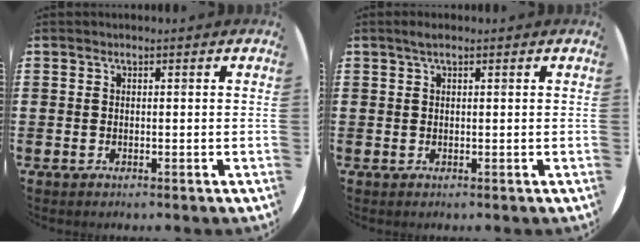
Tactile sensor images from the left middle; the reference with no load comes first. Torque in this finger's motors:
{"motor_torque": [0.42, -0.20, 0.02, 0.04]}